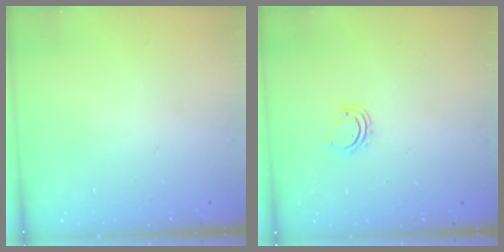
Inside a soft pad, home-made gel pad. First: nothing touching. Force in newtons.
{"total": 2.9, "press": 2.9, "slide": 0.3}